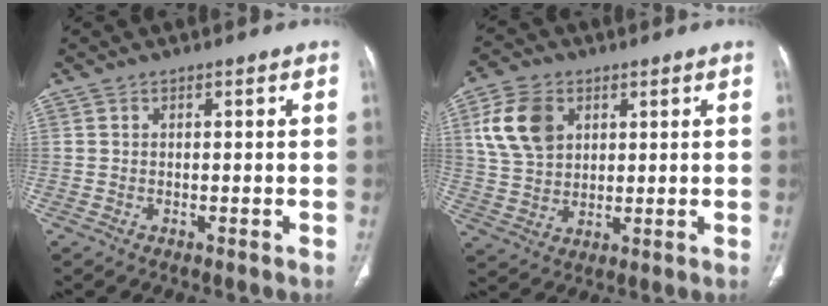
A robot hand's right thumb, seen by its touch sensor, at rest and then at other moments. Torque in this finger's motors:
{"motor_torque": [-0.87, 0.92, 0.51, -0.38, 0.11]}